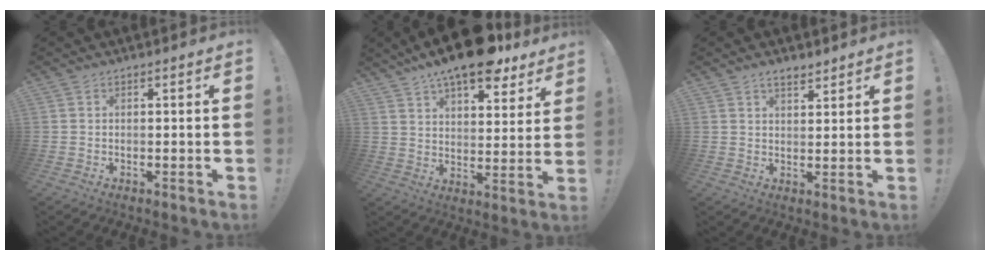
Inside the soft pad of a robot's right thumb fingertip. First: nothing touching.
{"total": 15.1, "force": [11.3, 5.1, 8.6], "torque": [-0.134, -0.073, 0.193]}
{"total": 3.7, "force": [3.0, 1.4, 1.7], "torque": [-0.020, -0.017, 0.052]}